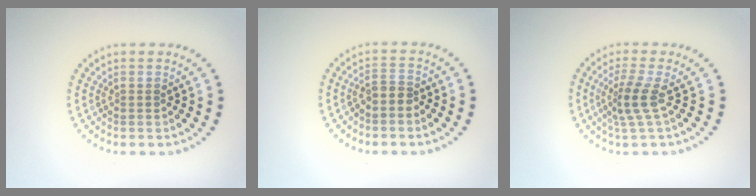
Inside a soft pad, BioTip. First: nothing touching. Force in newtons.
{"total": 1.8, "press": 1.4, "slide": 1.2}
{"total": 2.6, "press": 1.9, "slide": 1.8}